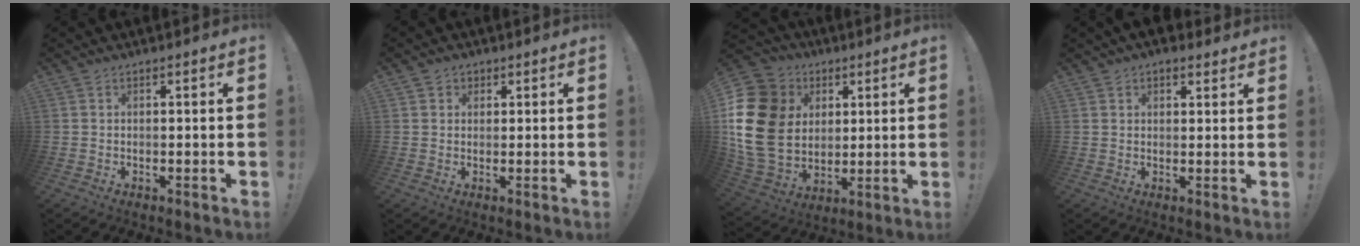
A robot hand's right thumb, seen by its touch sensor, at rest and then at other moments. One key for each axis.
{"total": 2.1, "fx": 0.9, "fy": 1.8, "fz": 0.4, "tx": 0.000, "ty": -0.002, "tz": 0.015}
{"total": 21.0, "fx": 3.4, "fy": 16.8, "fz": 12.1, "tx": -0.241, "ty": -0.013, "tz": 0.082}
{"total": 3.7, "fx": 2.8, "fy": 2.2, "fz": 0.9, "tx": -0.008, "ty": -0.009, "tz": 0.050}